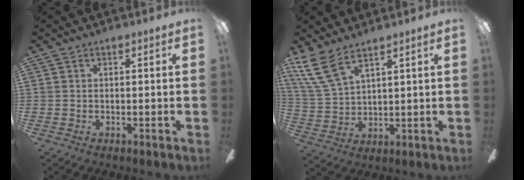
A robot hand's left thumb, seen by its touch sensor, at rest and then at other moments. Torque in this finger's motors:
{"motor_torque": [1.13, 0.77, 1.08, -0.61, 0.35]}